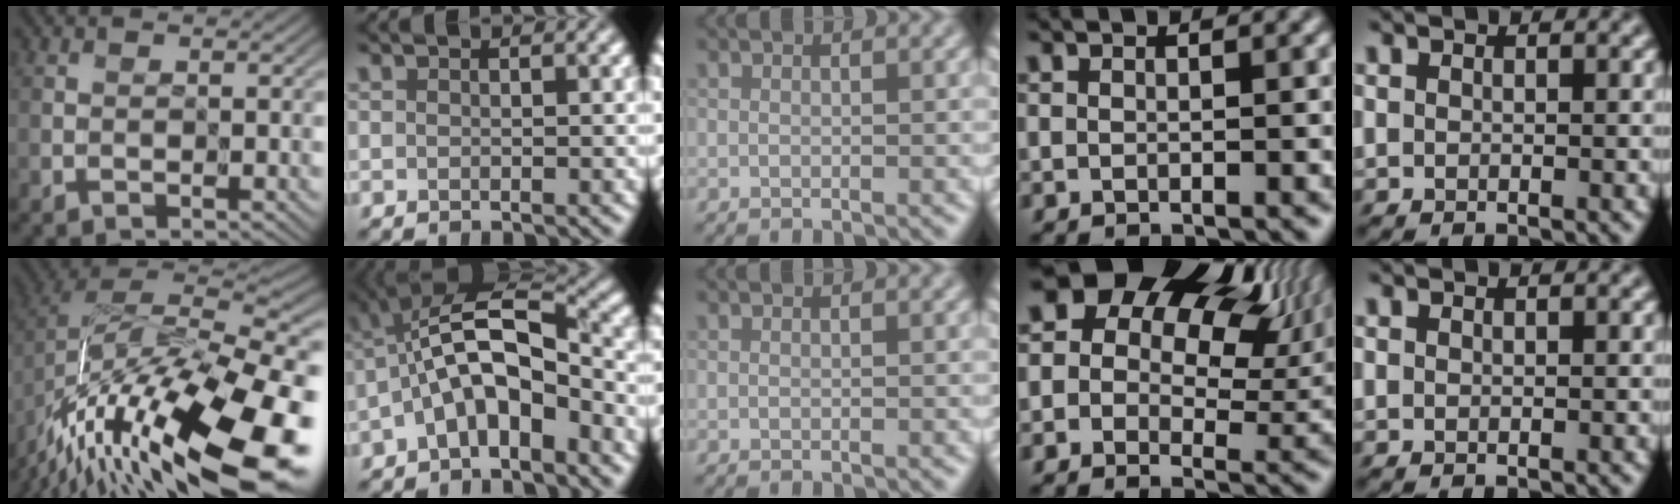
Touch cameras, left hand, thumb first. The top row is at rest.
{"thumb": {"total": 17.8, "force": [-9.8, 6.5, 13.4], "torque": [-0.265, -0.006, -0.162]}, "index": {"total": 7.7, "force": [-2.4, 3.2, 6.5], "torque": [-0.117, 0.020, -0.054]}, "ring": {"total": 17.8, "force": [7.1, 12.1, 10.9], "torque": [-0.185, 0.059, 0.128]}}